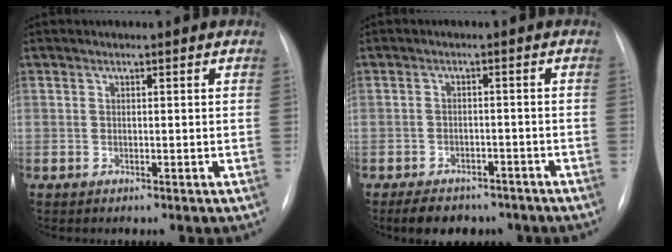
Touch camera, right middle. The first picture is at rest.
{"total": 8.1, "force": [-6.4, 4.0, 3.2], "torque": [-0.043, 0.004, -0.082]}